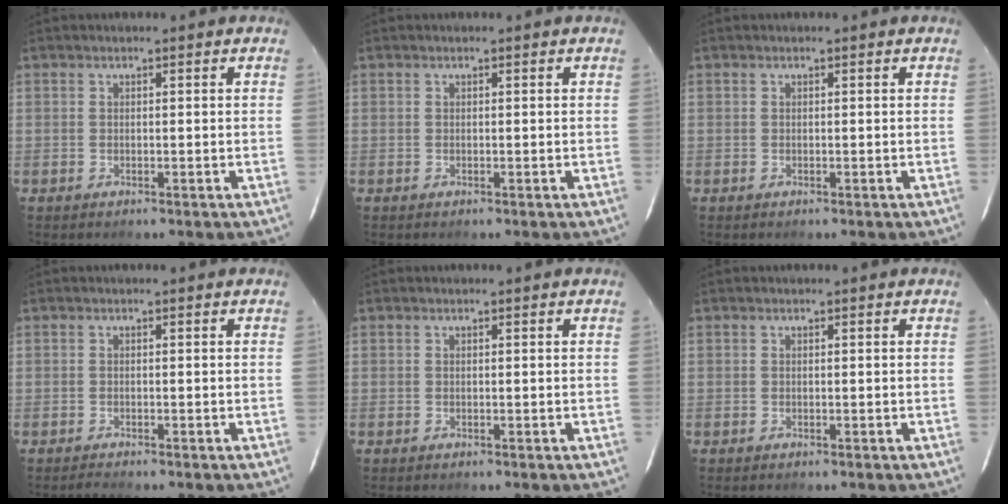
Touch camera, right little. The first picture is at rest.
{"total": 0.0}
{"total": 0.0}
{"total": 0.7, "force": [-0.6, -0.1, 0.1], "torque": [-0.002, -0.003, -0.014]}
{"total": 0.0}
{"total": 0.0}